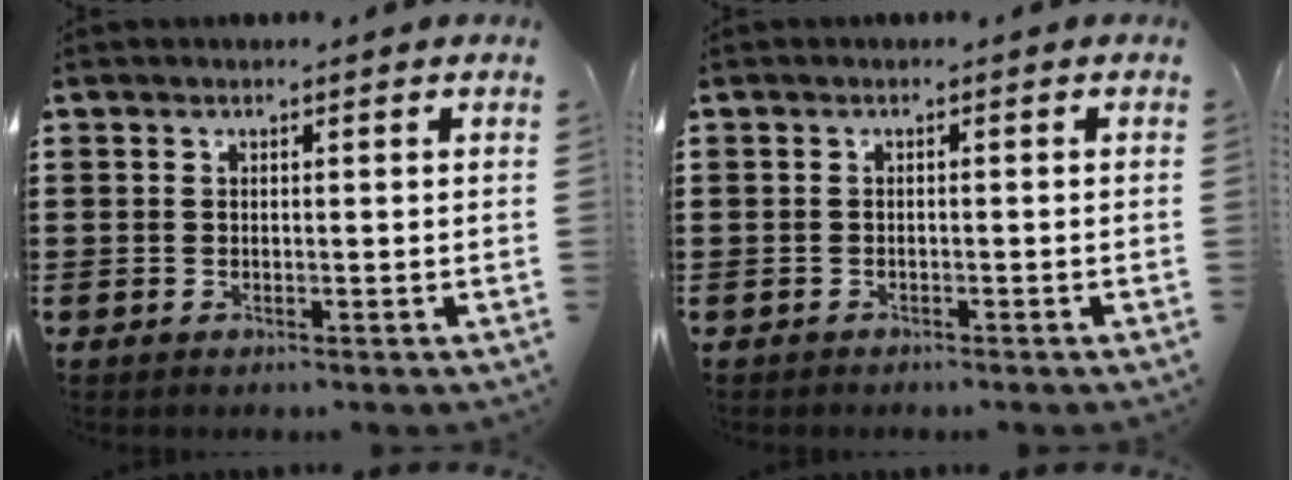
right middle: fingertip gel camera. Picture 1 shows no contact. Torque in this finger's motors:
{"motor_torque": [0.03, 0.01, 0.02, 0.00]}